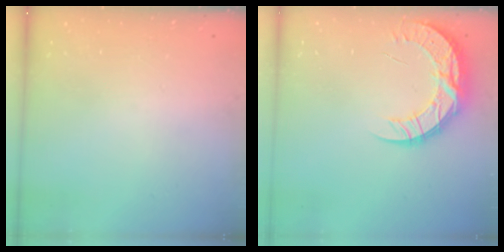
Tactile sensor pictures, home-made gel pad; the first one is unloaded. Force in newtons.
{"total": 13.0, "press": 12.9, "slide": 1.0}